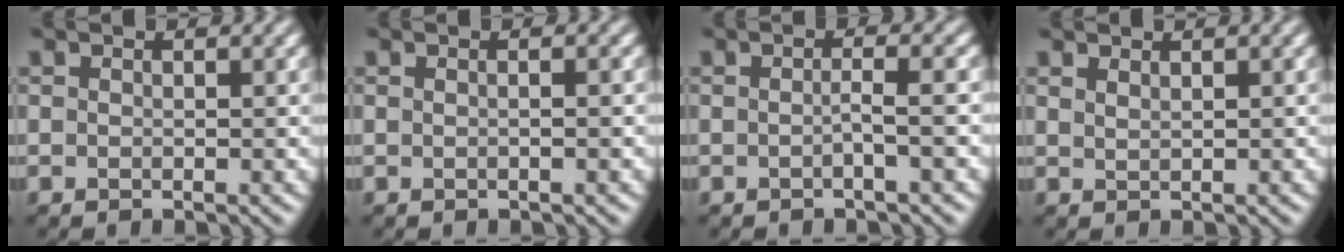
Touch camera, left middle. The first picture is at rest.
{"total": 1.6, "force": [-0.3, 0.8, 1.3], "torque": [0.000, 0.004, -0.021]}
{"total": 2.0, "force": [-0.9, 0.3, 1.7], "torque": [-0.022, 0.005, -0.019]}
{"total": 0.8, "force": [0.5, 0.4, 0.5], "torque": [0.004, 0.001, 0.004]}